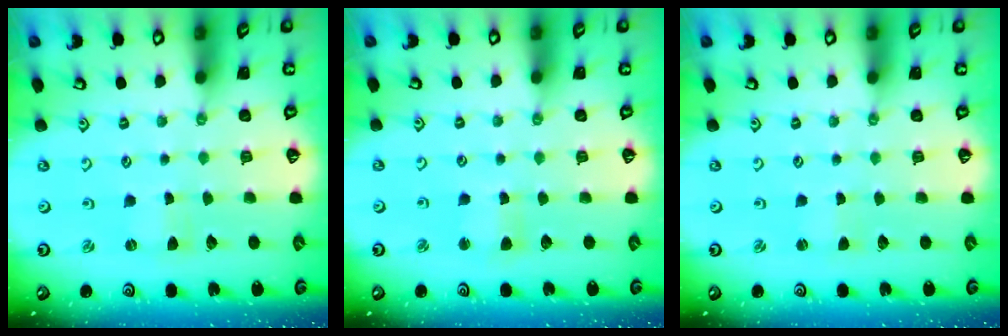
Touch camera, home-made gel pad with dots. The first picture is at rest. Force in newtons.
{"total": 3.1, "press": 3.1, "slide": 0.3}
{"total": 0.0}